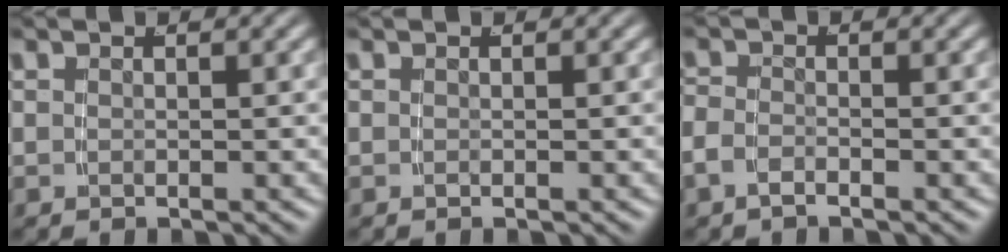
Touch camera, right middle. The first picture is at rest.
{"total": 0.0}
{"total": 1.6, "force": [-1.2, 0.8, 0.7], "torque": [-0.021, -0.010, -0.020]}